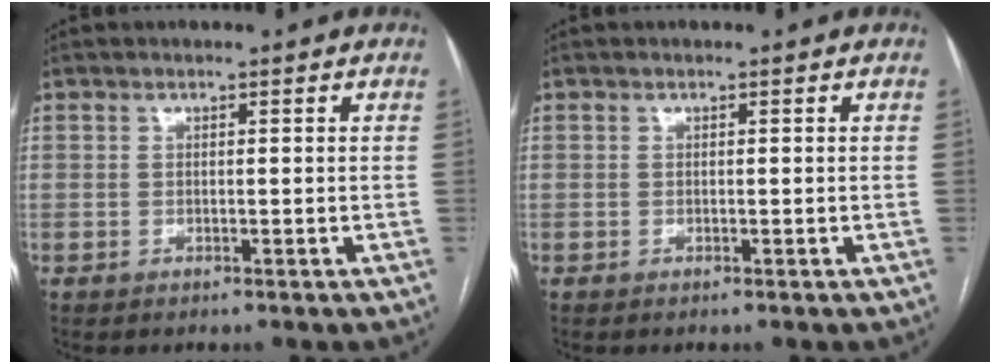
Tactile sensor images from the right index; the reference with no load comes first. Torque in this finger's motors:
{"motor_torque": [0.10, -0.12, 0.04, 0.01]}